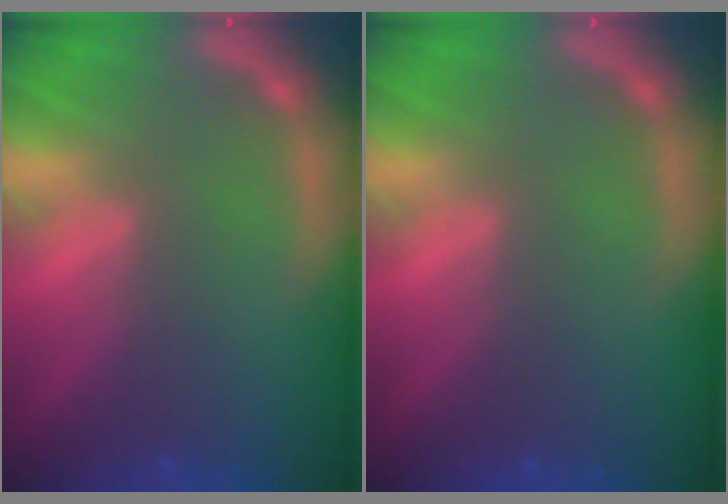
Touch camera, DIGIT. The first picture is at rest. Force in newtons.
{"total": 0.0}